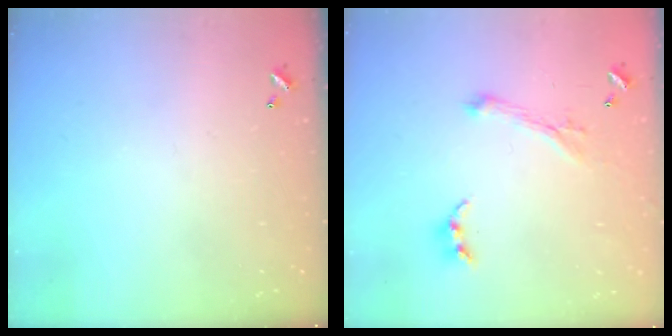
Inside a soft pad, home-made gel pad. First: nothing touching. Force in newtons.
{"total": 1.1, "press": 0.6, "slide": 0.9}